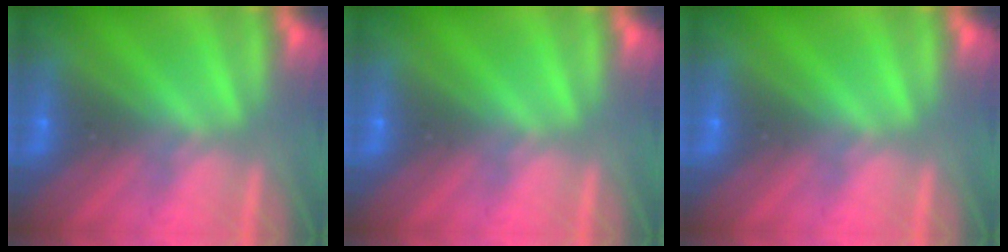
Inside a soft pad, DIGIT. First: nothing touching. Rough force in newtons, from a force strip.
{"total": 0.0}
{"total": 0.0}